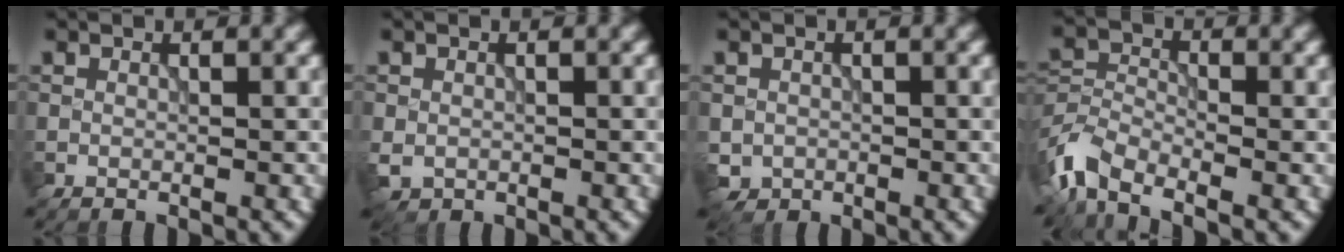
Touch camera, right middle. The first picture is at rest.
{"total": 1.7, "force": [-0.5, 1.5, 0.7], "torque": [-0.018, -0.009, -0.011]}
{"total": 1.6, "force": [-0.6, 1.5, 0.2], "torque": [0.001, -0.007, -0.014]}
{"total": 4.8, "force": [-3.5, 2.0, 2.5], "torque": [-0.052, -0.005, -0.086]}